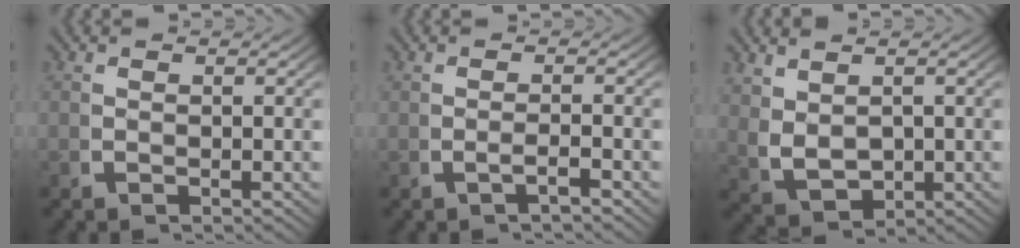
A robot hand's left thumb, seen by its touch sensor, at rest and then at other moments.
{"total": 1.5, "force": [-0.8, 0.1, 1.3], "torque": [-0.029, 0.005, -0.016]}
{"total": 4.7, "force": [0.6, 3.3, 3.3], "torque": [-0.079, -0.023, 0.031]}